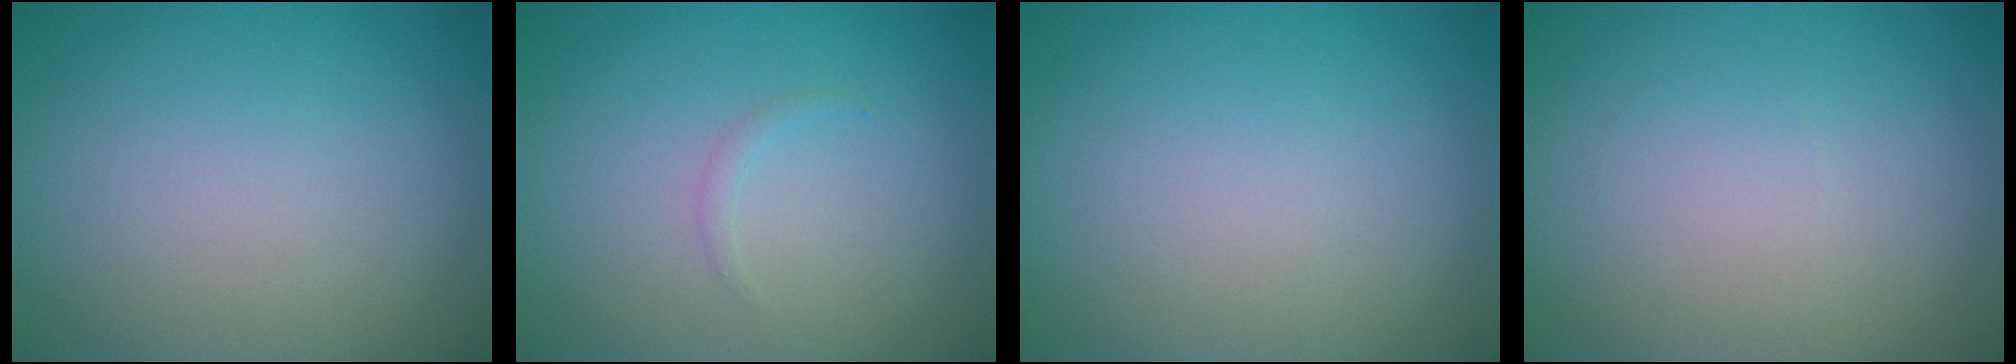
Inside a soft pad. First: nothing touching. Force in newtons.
{"total": 0.6, "press": 0.6, "slide": 0.1}
{"total": 0.0}
{"total": 0.0}